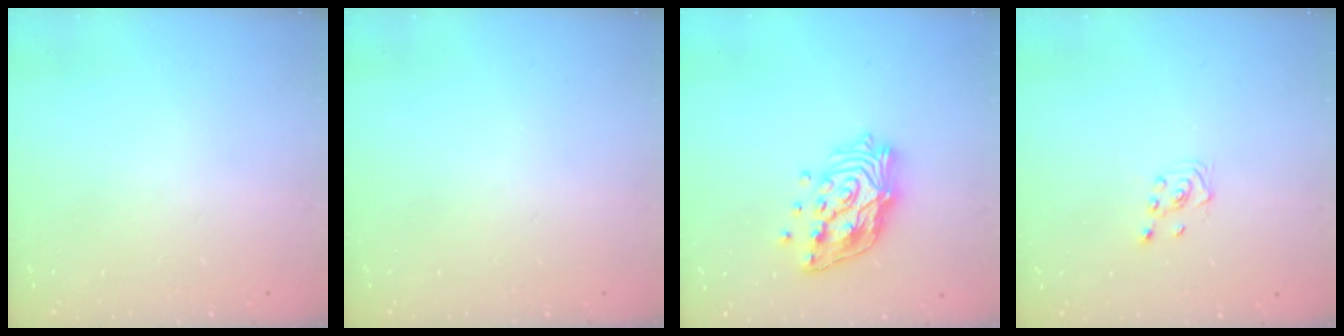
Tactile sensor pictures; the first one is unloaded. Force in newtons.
{"total": 0.0}
{"total": 15.1, "press": 15.1, "slide": 1.2}
{"total": 2.3, "press": 2.2, "slide": 0.8}